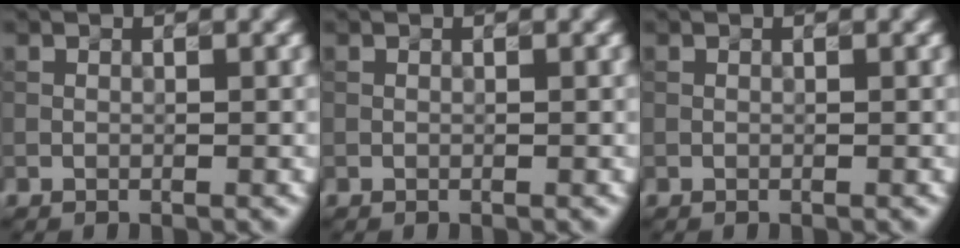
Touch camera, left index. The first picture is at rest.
{"total": 0.0}
{"total": 0.0}